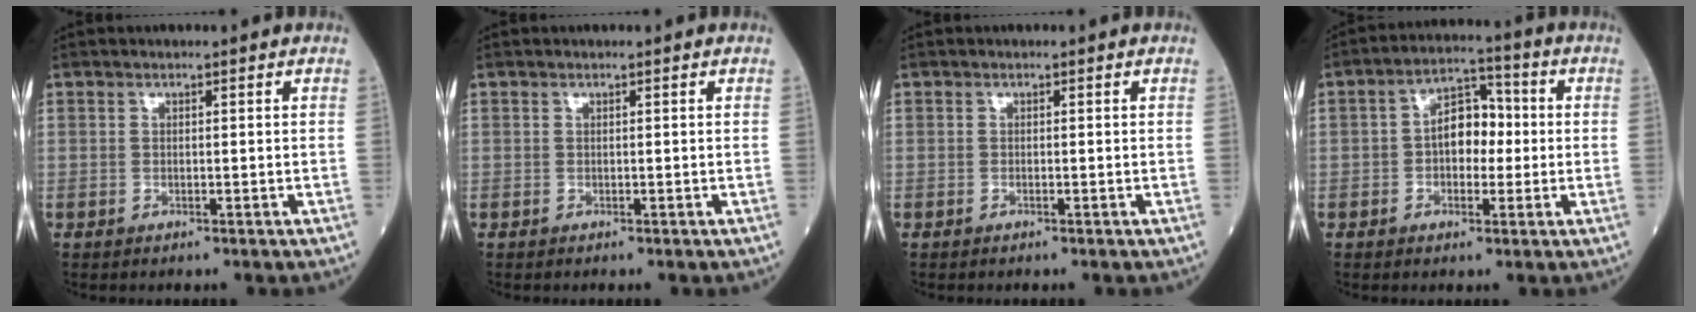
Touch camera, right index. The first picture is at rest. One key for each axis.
{"total": 0.0}
{"total": 0.0}
{"total": 7.1, "fx": -0.1, "fy": 4.1, "fz": 5.7, "tx": -0.096, "ty": 0.030, "tz": -0.005}